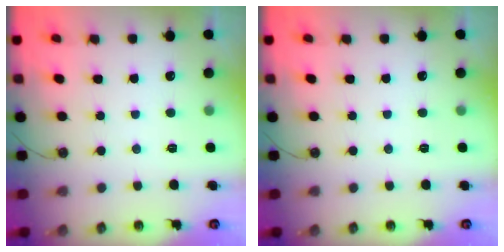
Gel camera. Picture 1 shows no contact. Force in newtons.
{"total": 0.0}